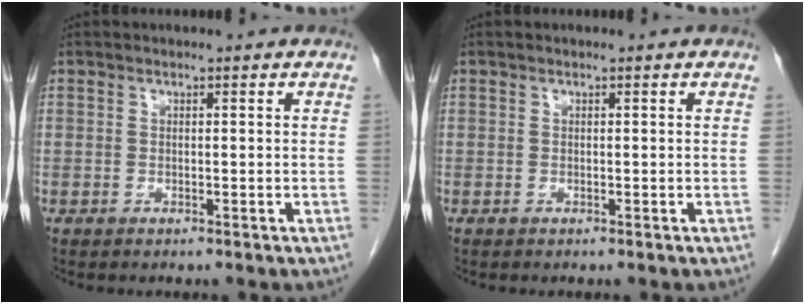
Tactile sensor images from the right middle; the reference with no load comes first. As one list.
[{"total": 0.0}]